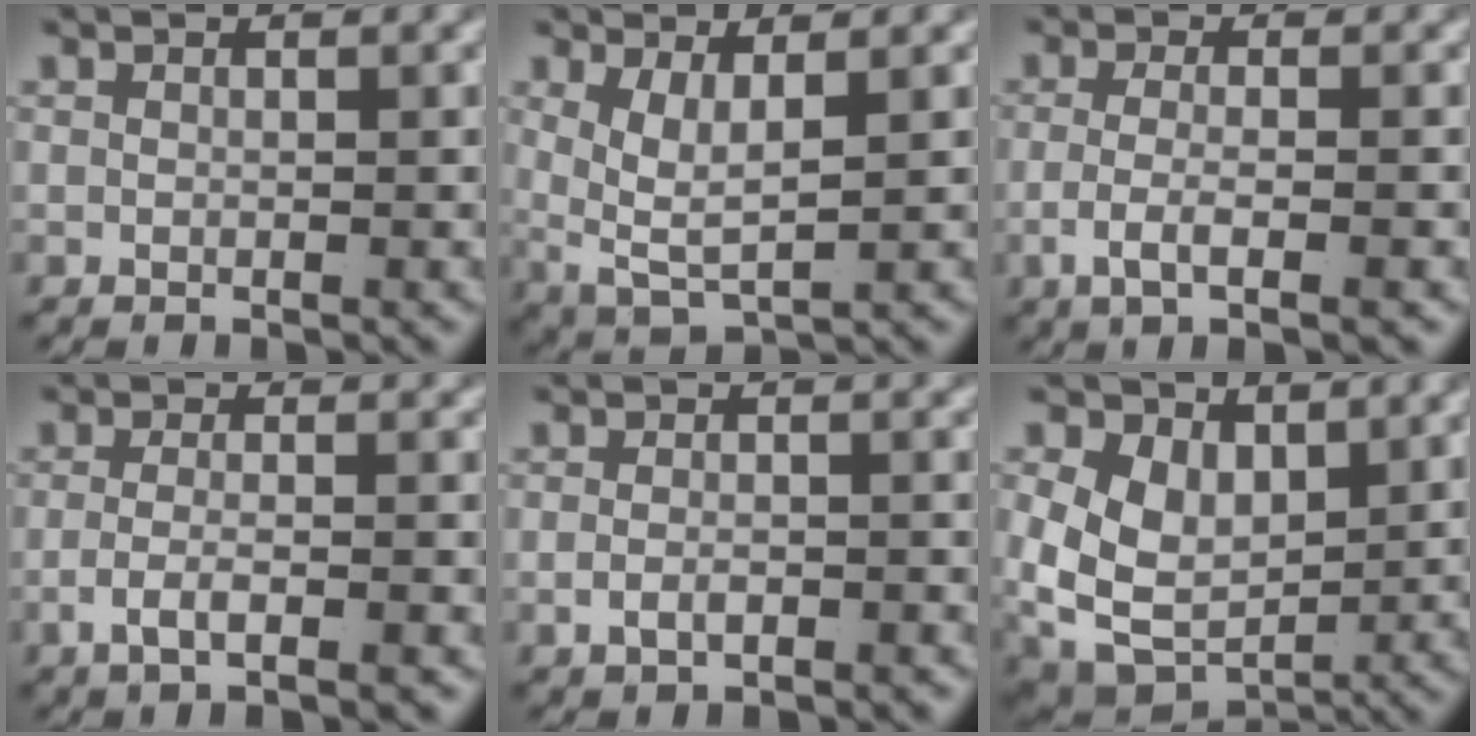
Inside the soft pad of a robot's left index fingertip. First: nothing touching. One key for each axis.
{"total": 5.2, "fx": 0.5, "fy": 3.2, "fz": 4.1, "tx": -0.099, "ty": -0.030, "tz": 0.026}
{"total": 3.5, "fx": -1.5, "fy": 0.5, "fz": 3.1, "tx": -0.065, "ty": -0.018, "tz": -0.016}
{"total": 2.9, "fx": -1.8, "fy": 0.4, "fz": 2.2, "tx": -0.044, "ty": -0.016, "tz": -0.025}
{"total": 1.9, "fx": -1.3, "fy": 0.6, "fz": 1.2, "tx": -0.020, "ty": -0.007, "tz": -0.017}
{"total": 10.0, "fx": -0.5, "fy": 8.2, "fz": 5.7, "tx": -0.133, "ty": -0.056, "tz": 0.010}